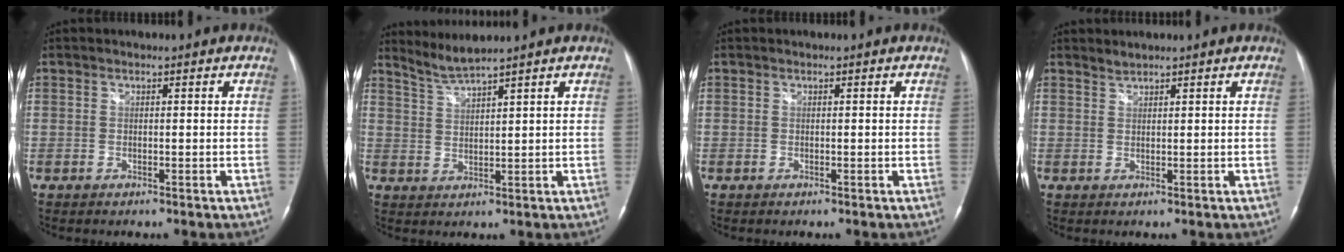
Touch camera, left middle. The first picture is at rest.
{"total": 3.5, "force": [3.2, -1.4, 0.6], "torque": [-0.023, -0.007, 0.073]}
{"total": 0.0}
{"total": 1.1, "force": [1.0, -0.1, -0.1], "torque": [-0.002, 0.001, 0.023]}